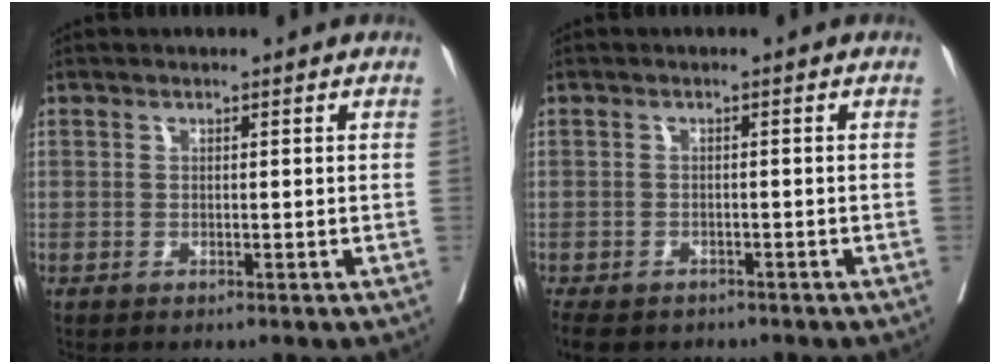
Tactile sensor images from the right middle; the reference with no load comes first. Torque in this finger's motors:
{"motor_torque": [0.72, -0.71, 0.27, 0.08]}